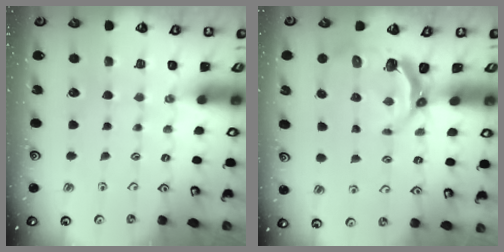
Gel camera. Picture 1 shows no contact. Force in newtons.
{"total": 4.8, "press": 3.6, "slide": 3.2}